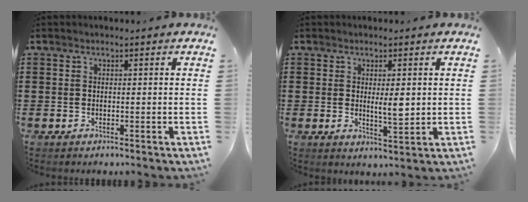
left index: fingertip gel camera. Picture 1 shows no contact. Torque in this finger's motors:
{"motor_torque": [0.93, -0.04, 0.12, 0.05]}